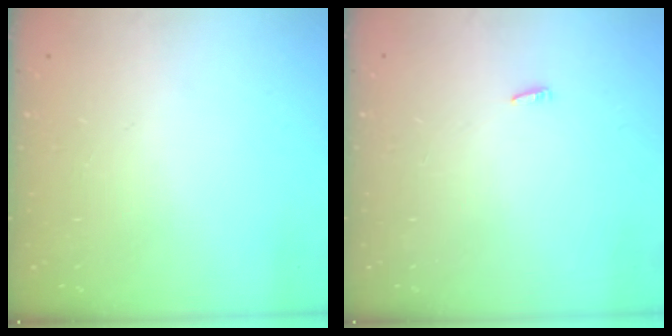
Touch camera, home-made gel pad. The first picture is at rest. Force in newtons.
{"total": 1.8, "press": 1.7, "slide": 0.6}